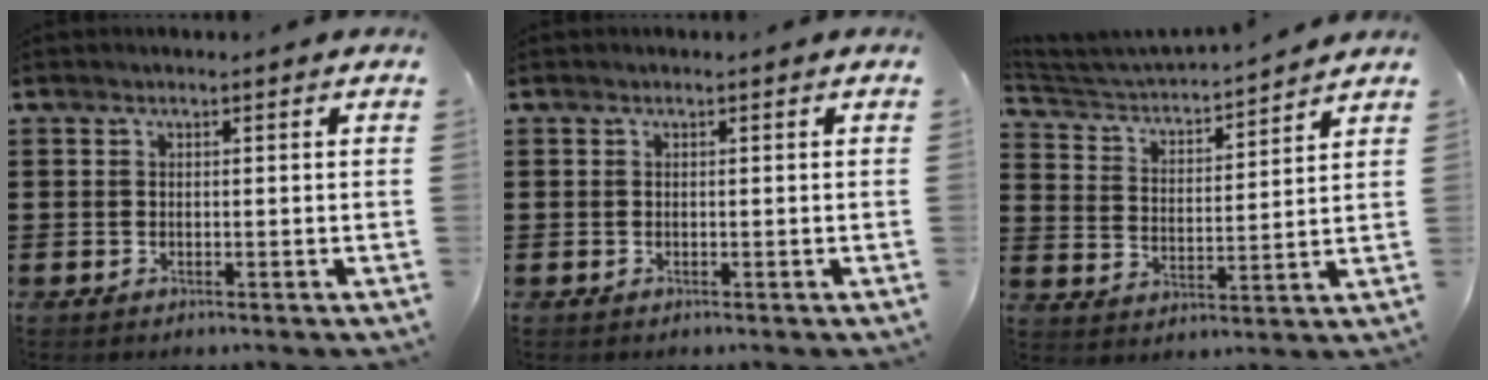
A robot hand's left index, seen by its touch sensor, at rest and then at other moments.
{"total": 0.0}
{"total": 3.4, "force": [3.3, 0.2, 0.8], "torque": [-0.037, -0.030, 0.047]}